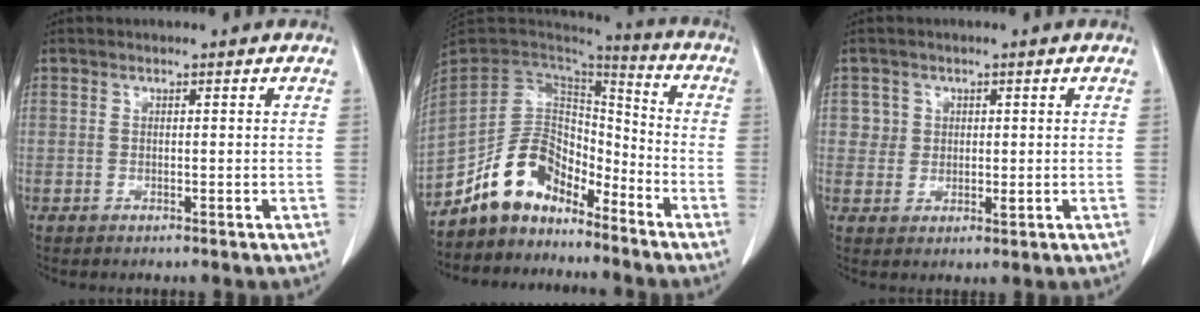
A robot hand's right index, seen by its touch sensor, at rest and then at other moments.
{"total": 11.7, "force": [-9.1, 6.0, 4.3], "torque": [-0.077, 0.050, -0.170]}
{"total": 3.0, "force": [1.1, 2.8, 0.1], "torque": [0.013, -0.003, 0.020]}